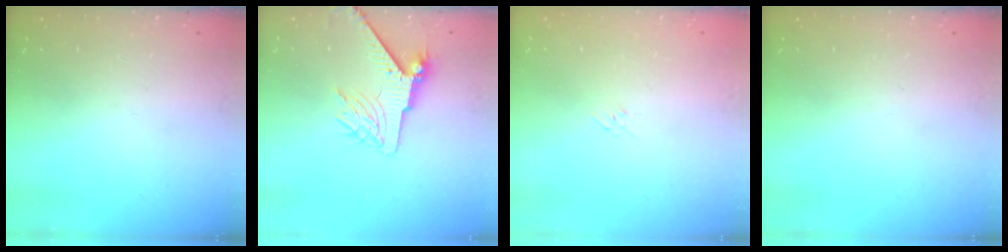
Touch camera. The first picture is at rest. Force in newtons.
{"total": 7.3, "press": 7.2, "slide": 1.1}
{"total": 2.9, "press": 2.9, "slide": 0.6}
{"total": 0.0}